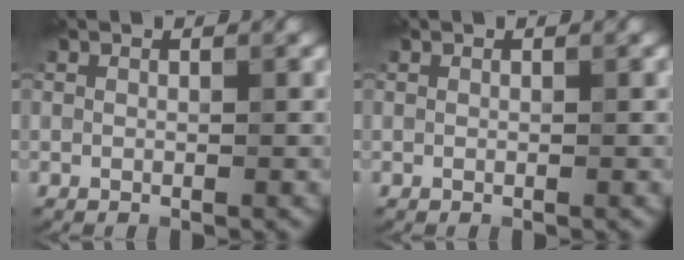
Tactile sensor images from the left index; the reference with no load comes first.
{"total": 0.0}